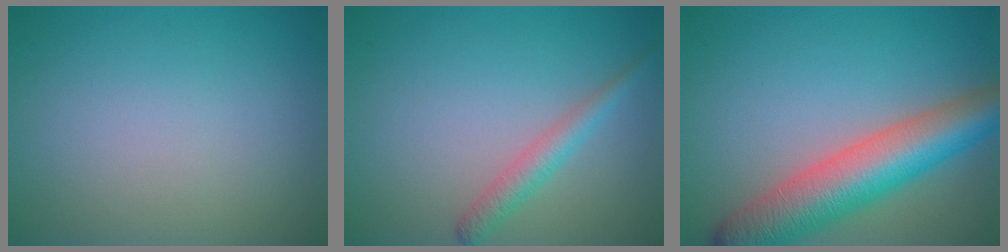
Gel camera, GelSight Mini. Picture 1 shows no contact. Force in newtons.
{"total": 2.2, "press": 2.2, "slide": 0.1}
{"total": 8.6, "press": 8.6, "slide": 0.2}